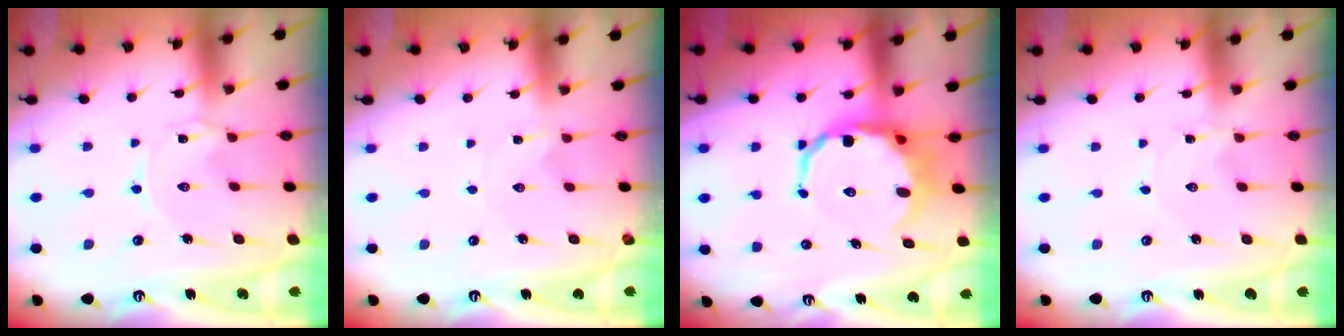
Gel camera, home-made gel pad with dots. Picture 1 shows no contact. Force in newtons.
{"total": 0.7, "press": 0.7, "slide": 0.1}
{"total": 11.4, "press": 11.0, "slide": 2.8}
{"total": 0.0}